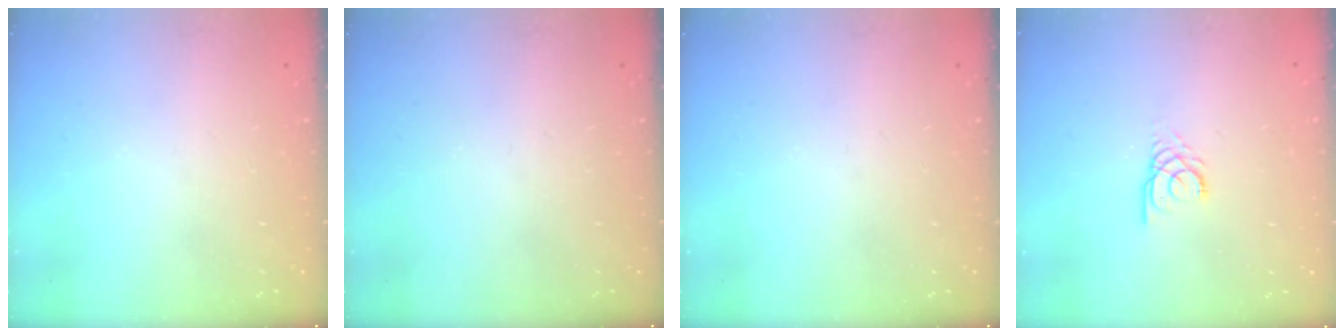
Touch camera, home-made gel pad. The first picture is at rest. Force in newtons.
{"total": 0.0}
{"total": 0.0}
{"total": 2.9, "press": 2.9, "slide": 0.3}